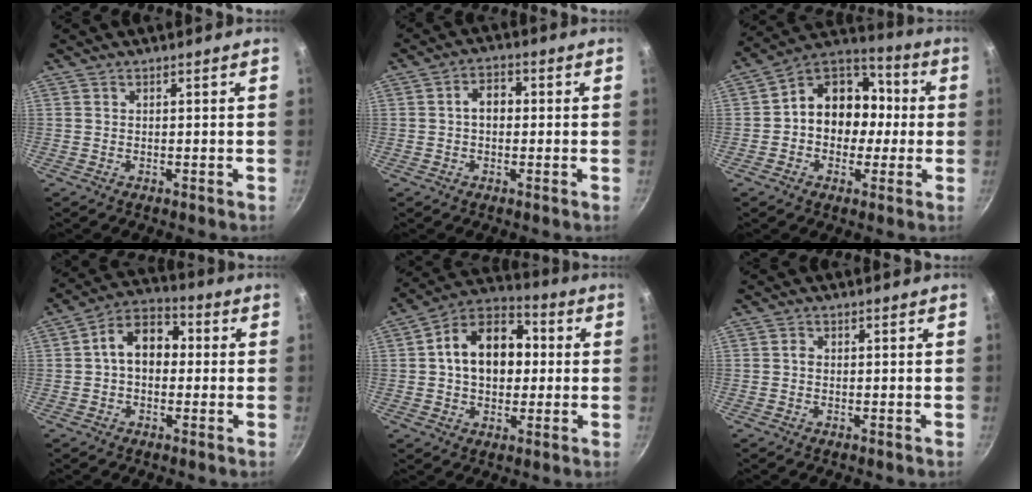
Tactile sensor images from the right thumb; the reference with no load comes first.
{"total": 4.5, "force": [0.1, 3.3, 3.0], "torque": [-0.030, 0.013, -0.003]}
{"total": 14.3, "force": [-0.5, 11.8, 8.1], "torque": [-0.072, 0.048, -0.026]}
{"total": 10.2, "force": [0.5, 7.4, 7.0], "torque": [-0.072, 0.032, -0.010]}
{"total": 15.7, "force": [1.4, 11.3, 10.8], "torque": [-0.135, 0.029, 0.005]}
{"total": 1.1, "force": [-0.1, 0.9, 0.5], "torque": [-0.010, 0.004, -0.002]}